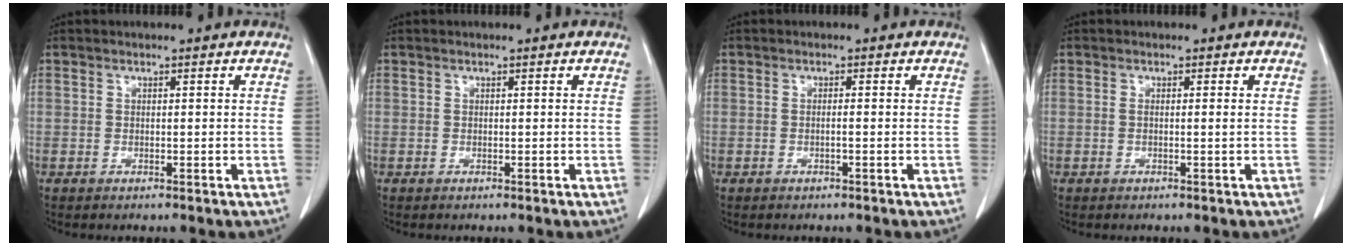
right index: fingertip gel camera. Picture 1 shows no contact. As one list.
[{"total": 0.0}, {"total": 0.7, "force": [-0.2, -0.1, 0.7], "torque": [-0.013, 0.001, -0.003]}, {"total": 0.7, "force": [0.0, 0.0, 0.7], "torque": [-0.016, -0.001, 0.000]}]